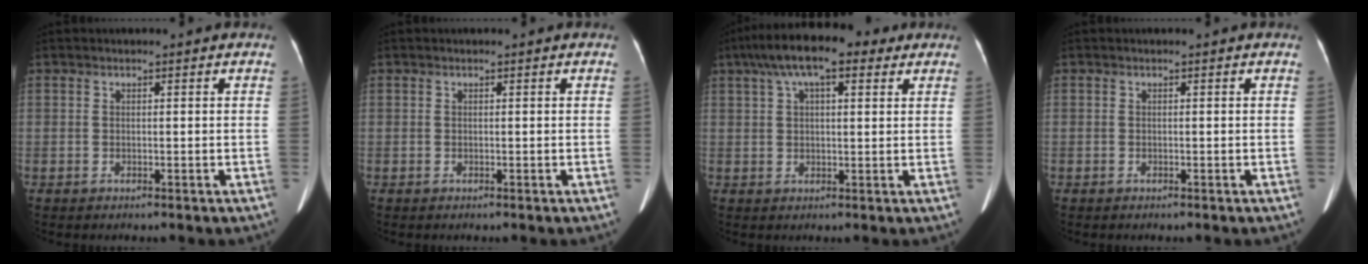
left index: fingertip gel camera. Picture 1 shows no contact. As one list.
[{"total": 0.0}, {"total": 11.4, "force": [6.8, 3.8, 8.4], "torque": [-0.149, 0.048, 0.110]}, {"total": 0.0}]